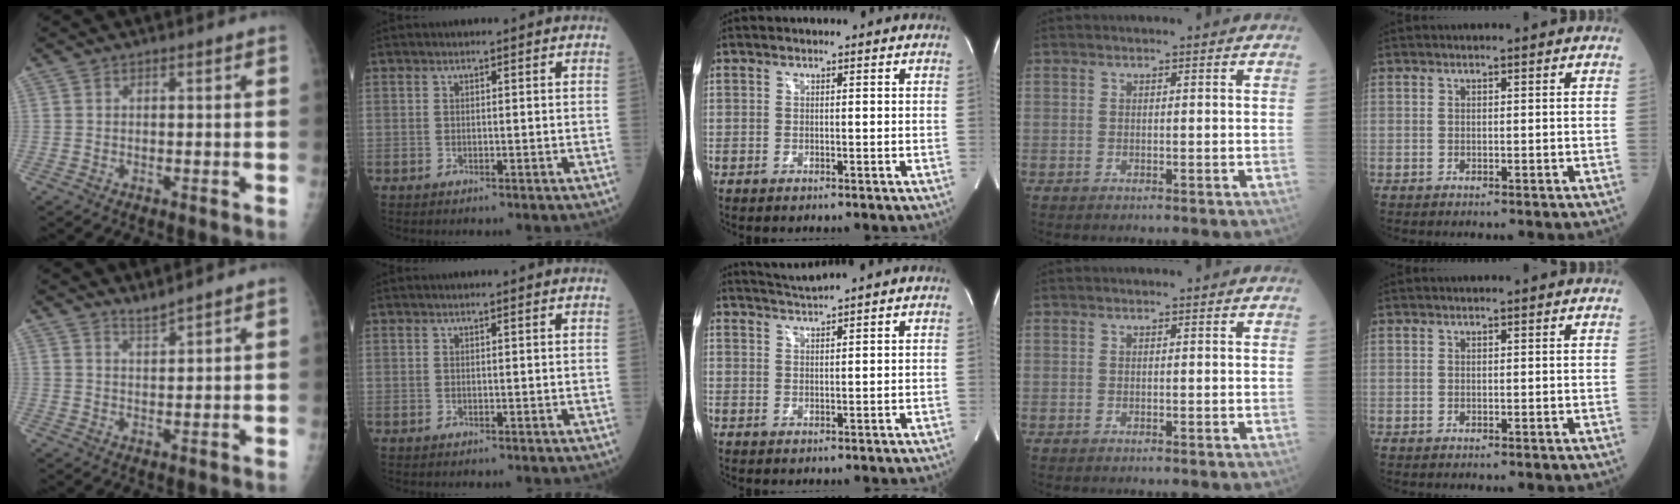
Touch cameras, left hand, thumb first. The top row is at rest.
{"thumb": {"total": 2.2, "force": [2.1, -0.4, 0.3], "torque": [-0.003, -0.019, 0.042]}, "middle": {"total": 2.7, "force": [2.3, -1.4, -0.1], "torque": [-0.001, -0.007, 0.050]}}